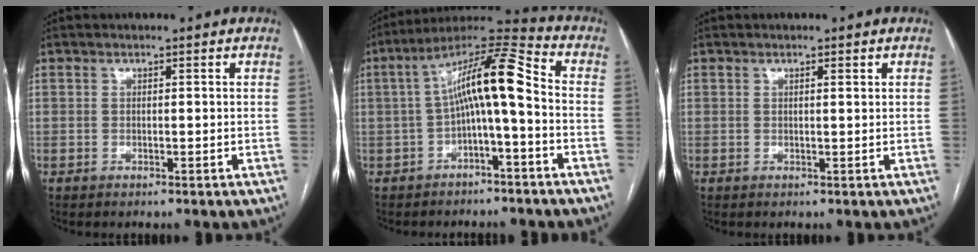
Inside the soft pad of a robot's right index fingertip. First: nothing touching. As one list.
[{"total": 11.5, "force": [-0.8, 1.5, 11.4], "torque": [-0.194, 0.046, -0.015]}, {"total": 0.7, "force": [0.4, 0.1, 0.5], "torque": [-0.010, 0.001, 0.005]}]